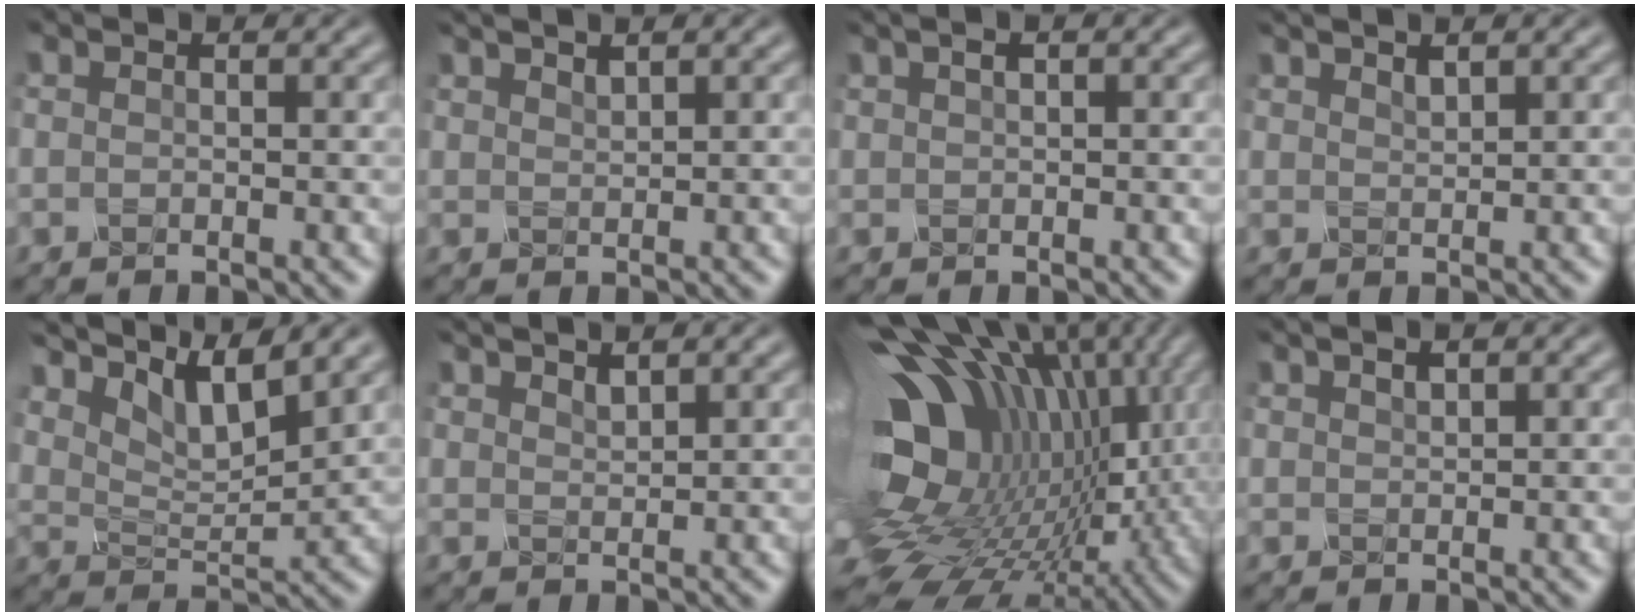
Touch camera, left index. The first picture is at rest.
{"total": 1.2, "force": [1.0, 0.2, 0.6], "torque": [-0.008, 0.005, 0.023]}
{"total": 1.2, "force": [0.4, 0.5, 1.0], "torque": [-0.018, 0.004, 0.012]}
{"total": 1.2, "force": [0.9, 0.3, 0.7], "torque": [-0.013, 0.003, 0.021]}
{"total": 6.8, "force": [4.4, 2.6, 4.5], "torque": [-0.091, 0.001, 0.079]}
{"total": 1.4, "force": [1.1, 0.4, 0.7], "torque": [-0.013, 0.003, 0.025]}
{"total": 18.5, "force": [0.2, 12.1, 14.0], "torque": [-0.261, -0.041, 0.039]}
{"total": 1.5, "force": [0.8, 0.6, 1.1], "torque": [-0.017, 0.005, 0.021]}